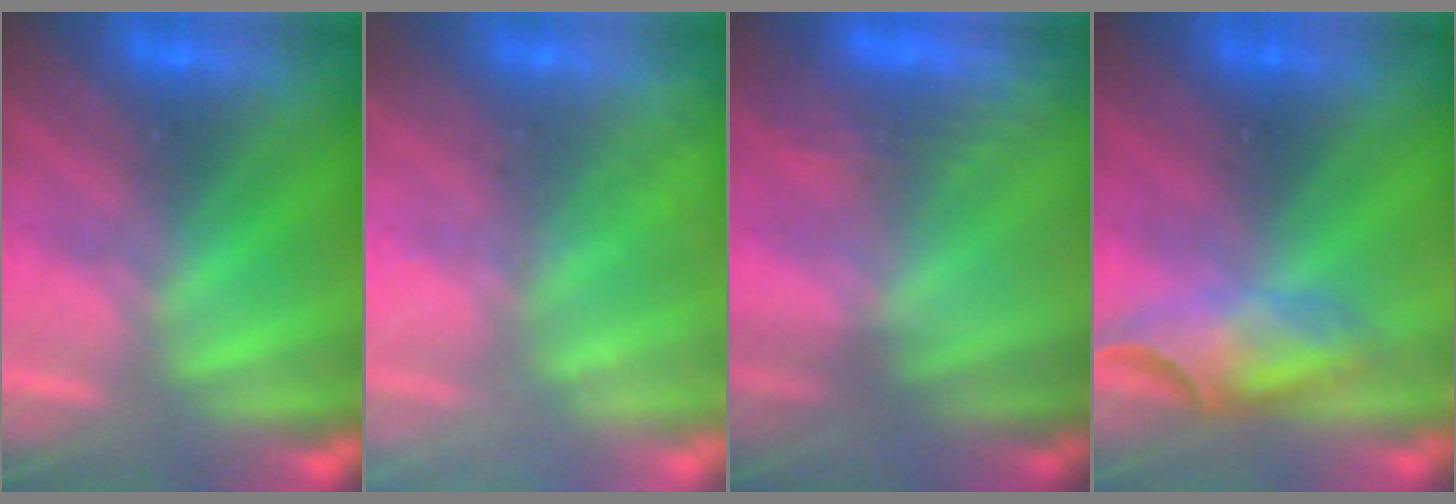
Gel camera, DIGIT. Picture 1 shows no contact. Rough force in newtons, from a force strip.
{"total": 2.4}
{"total": 3.0}
{"total": 4.6}